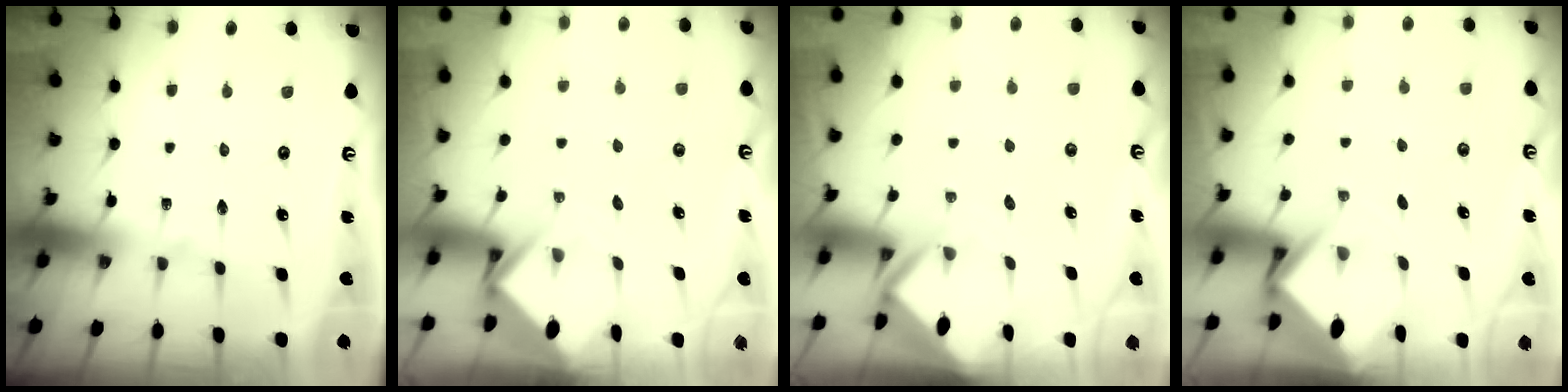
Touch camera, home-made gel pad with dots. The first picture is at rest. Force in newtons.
{"total": 3.9, "press": 3.9, "slide": 0.1}
{"total": 2.7, "press": 2.7, "slide": 0.2}
{"total": 4.4, "press": 4.4, "slide": 0.4}